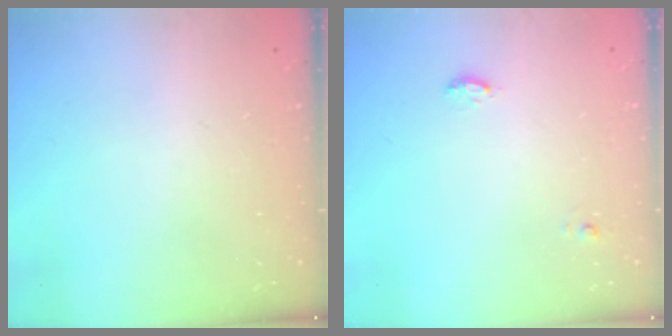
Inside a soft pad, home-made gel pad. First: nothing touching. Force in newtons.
{"total": 5.9, "press": 4.3, "slide": 4.1}